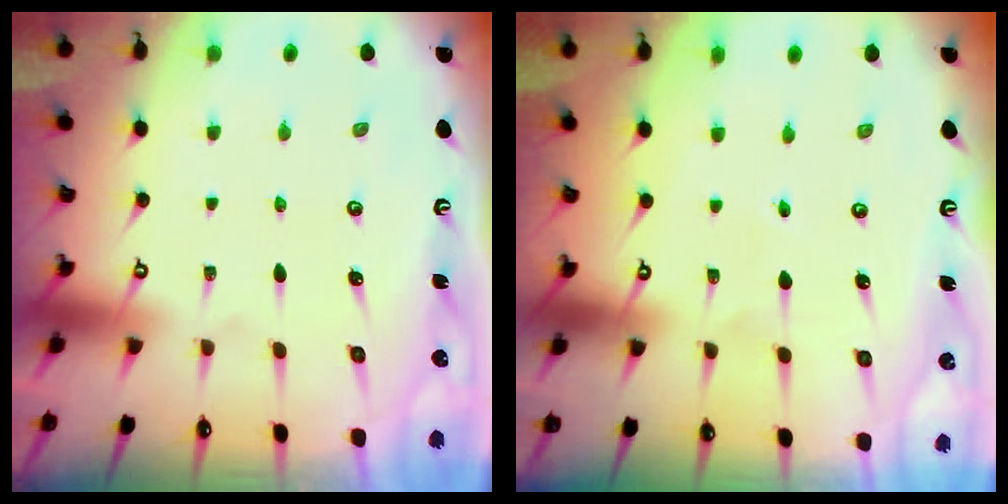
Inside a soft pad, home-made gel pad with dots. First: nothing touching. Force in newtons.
{"total": 2.3, "press": 2.2, "slide": 0.7}